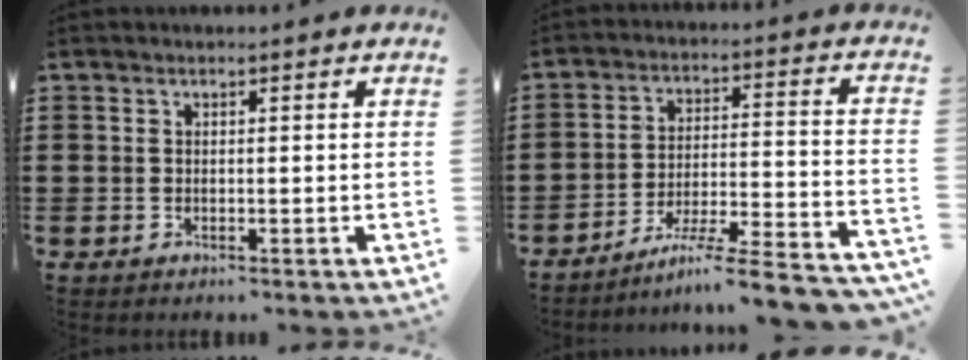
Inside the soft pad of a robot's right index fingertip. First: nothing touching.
{"total": 7.9, "force": [-6.7, -0.1, 4.2], "torque": [-0.069, -0.006, -0.132]}